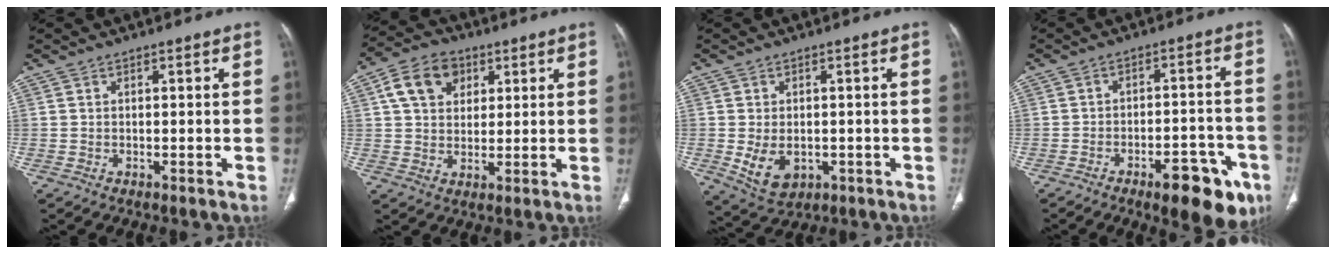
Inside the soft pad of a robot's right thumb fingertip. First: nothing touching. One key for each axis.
{"total": 10.0, "fx": 3.7, "fy": 7.5, "fz": 5.5, "tx": -0.074, "ty": -0.001, "tz": 0.060}
{"total": 6.7, "fx": -1.3, "fy": 4.7, "fz": 4.6, "tx": -0.071, "ty": -0.005, "tz": -0.003}
{"total": 12.9, "fx": -7.0, "fy": 5.0, "fz": 9.6, "tx": -0.096, "ty": 0.038, "tz": -0.089}